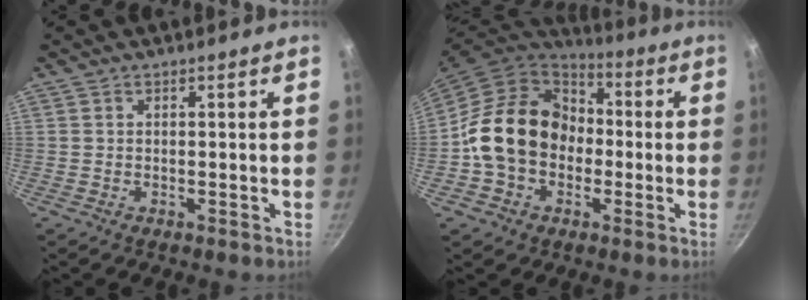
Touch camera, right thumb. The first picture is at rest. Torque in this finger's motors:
{"motor_torque": [1.94, 3.07, 1.00, -1.02, 0.19]}